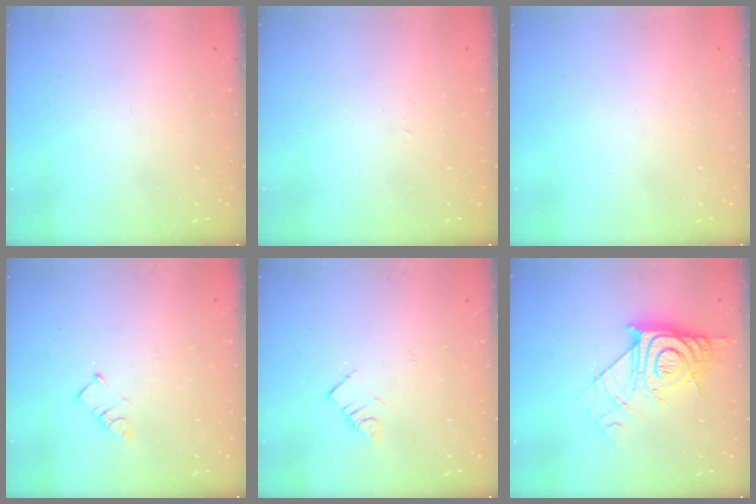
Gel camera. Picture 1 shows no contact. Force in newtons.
{"total": 2.0, "press": 2.0, "slide": 0.3}
{"total": 1.6, "press": 1.6, "slide": 0.1}
{"total": 2.9, "press": 2.9, "slide": 0.2}
{"total": 3.8, "press": 3.8, "slide": 0.4}
{"total": 14.2, "press": 14.2, "slide": 1.2}